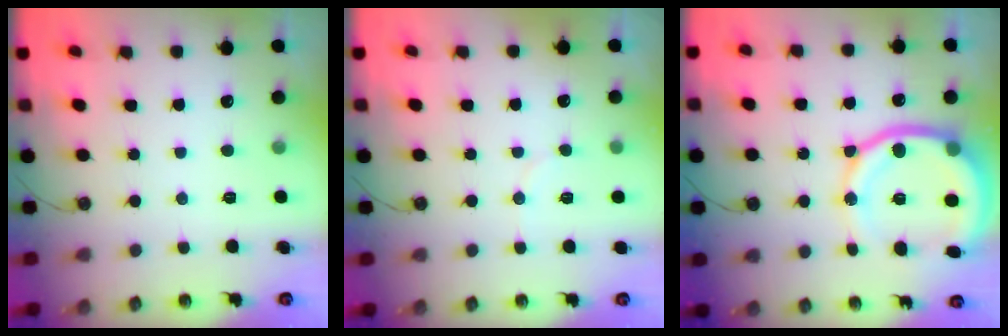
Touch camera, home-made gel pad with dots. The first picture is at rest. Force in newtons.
{"total": 4.8, "press": 4.7, "slide": 0.8}
{"total": 17.5, "press": 17.4, "slide": 2.1}